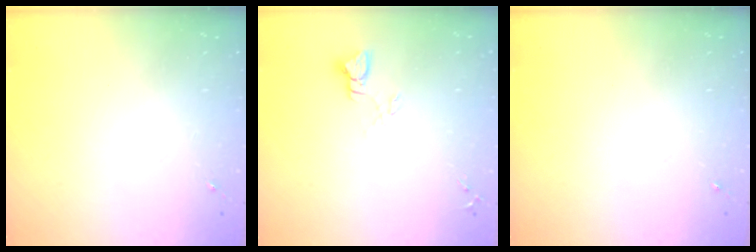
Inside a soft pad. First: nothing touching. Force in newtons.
{"total": 2.8, "press": 2.8, "slide": 0.2}
{"total": 0.0}